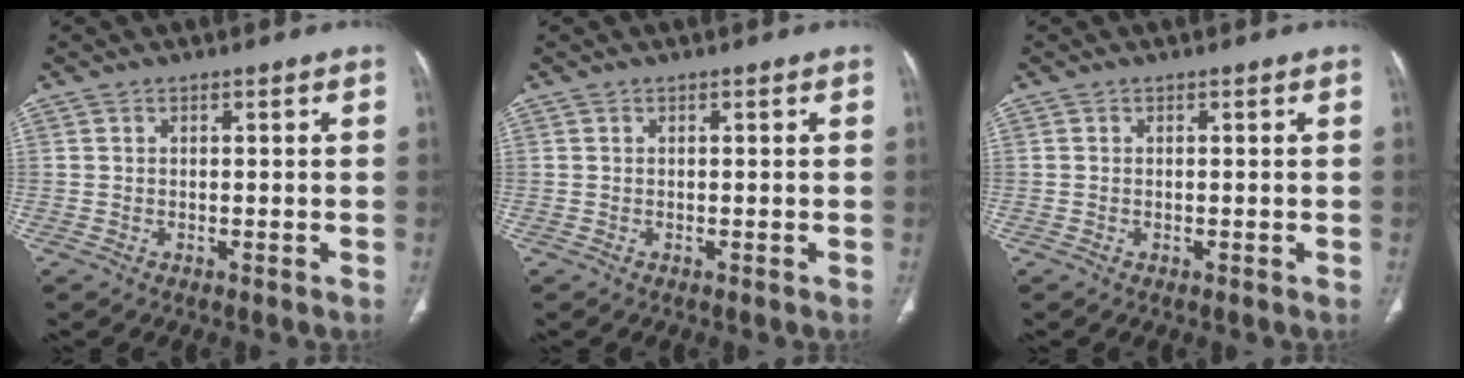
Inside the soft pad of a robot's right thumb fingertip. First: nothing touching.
{"total": 0.0}
{"total": 0.0}